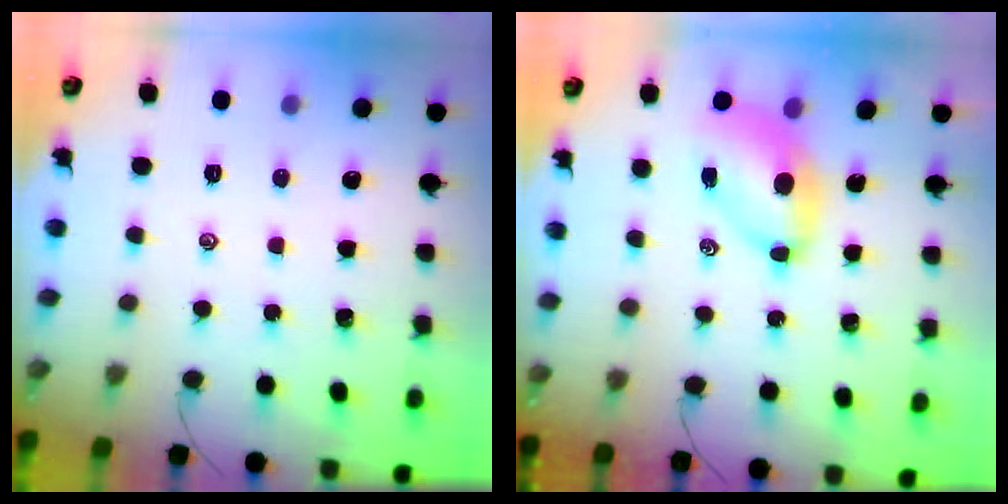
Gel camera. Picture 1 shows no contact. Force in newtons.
{"total": 7.3, "press": 7.1, "slide": 1.6}